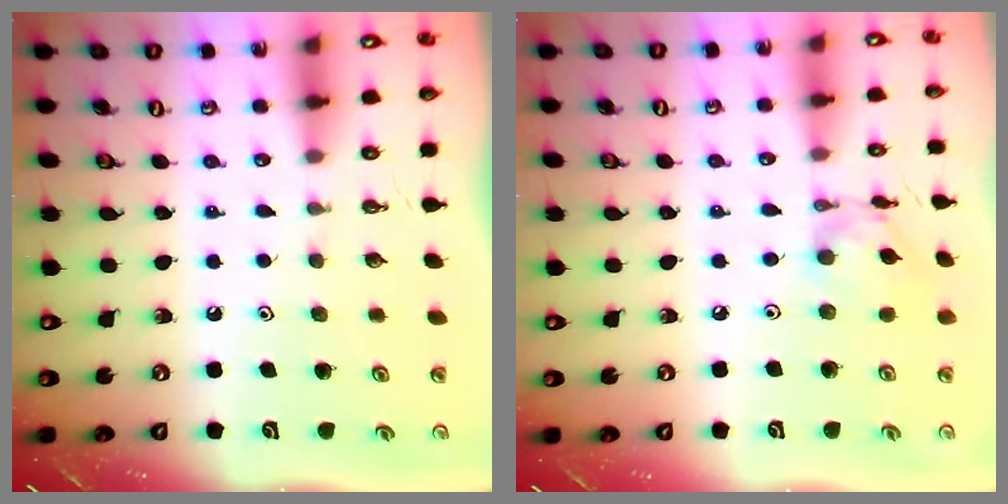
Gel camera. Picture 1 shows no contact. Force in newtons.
{"total": 8.4, "press": 8.4, "slide": 0.5}